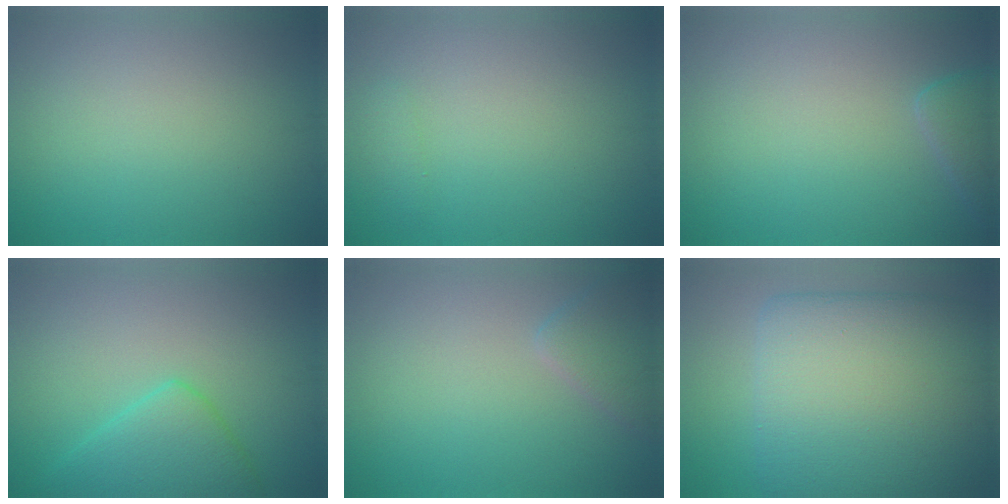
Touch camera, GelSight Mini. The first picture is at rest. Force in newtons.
{"total": 0.8, "press": 0.8, "slide": 0.0}
{"total": 2.0, "press": 2.0, "slide": 0.2}
{"total": 4.7, "press": 4.7, "slide": 0.2}
{"total": 2.4, "press": 2.4, "slide": 0.2}
{"total": 15.8, "press": 15.8, "slide": 0.3}